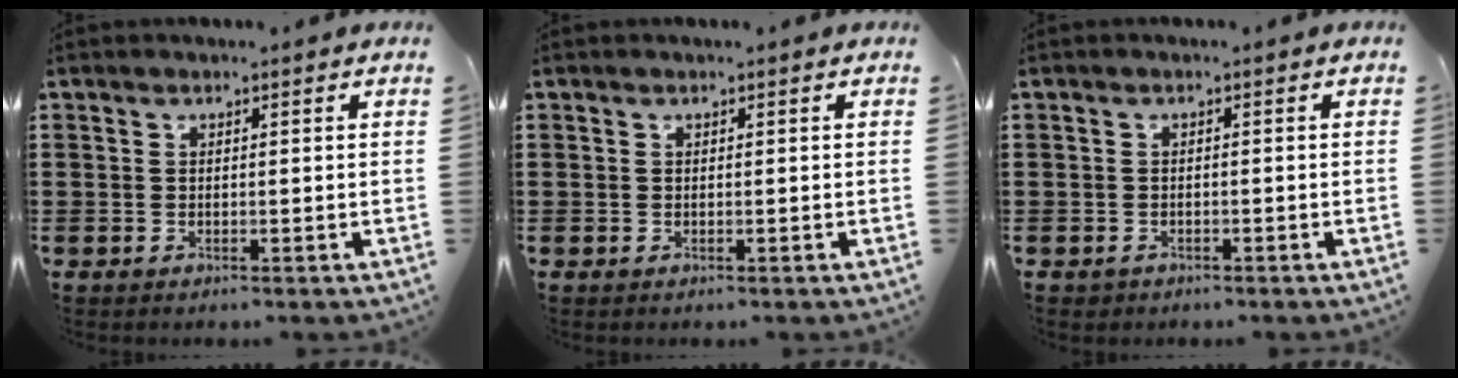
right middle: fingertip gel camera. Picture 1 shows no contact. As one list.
[{"total": 0.0}, {"total": 0.6, "force": [-0.5, 0.4, 0.1], "torque": [-0.003, 0.002, -0.012]}]